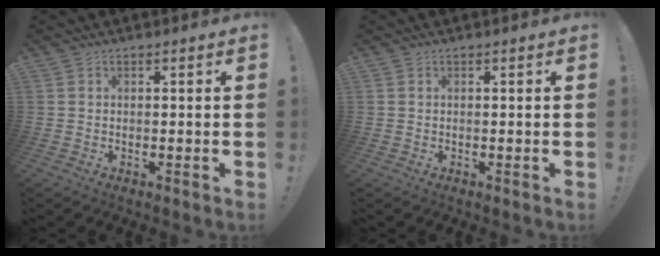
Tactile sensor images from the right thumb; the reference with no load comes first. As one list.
[{"total": 0.0}]